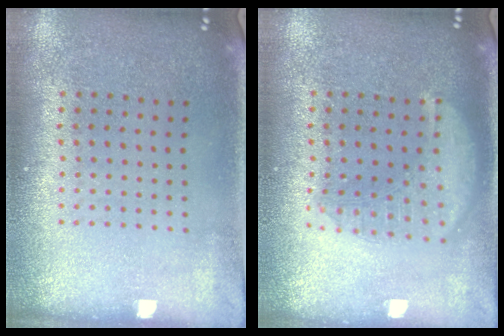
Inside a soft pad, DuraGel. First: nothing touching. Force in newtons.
{"total": 2.9, "press": 2.9, "slide": 0.3}